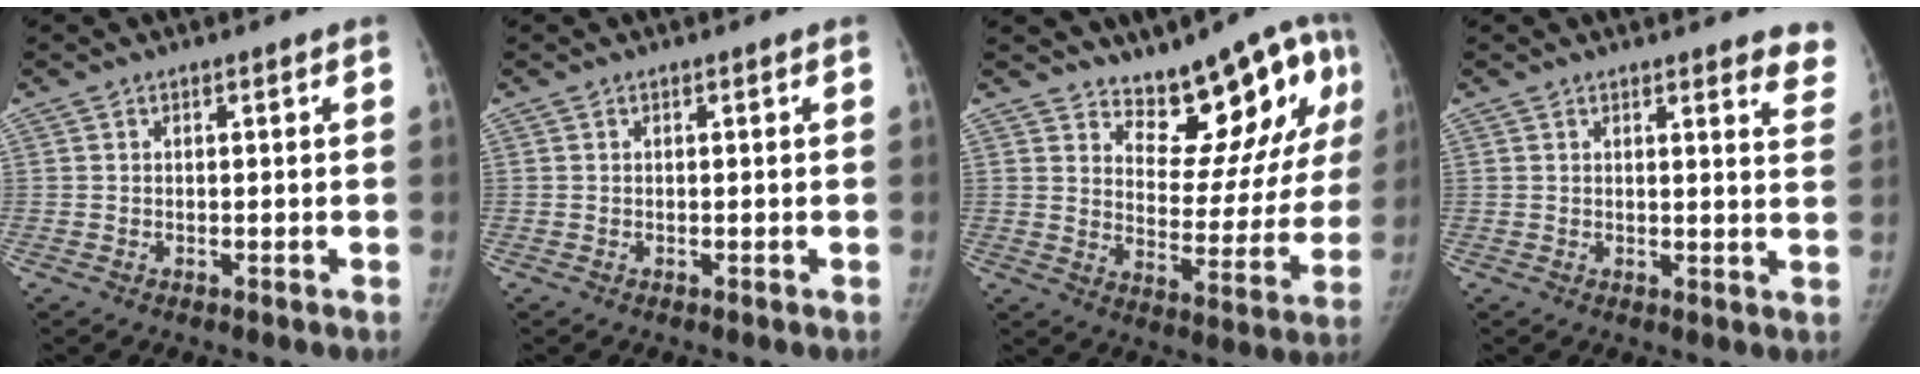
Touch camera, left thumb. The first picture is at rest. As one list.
[{"total": 0.0}, {"total": 15.0, "force": [10.1, 6.4, 9.1], "torque": [-0.056, -0.074, 0.146]}, {"total": 6.9, "force": [6.1, 1.8, 2.7], "torque": [0.004, -0.034, 0.042]}]